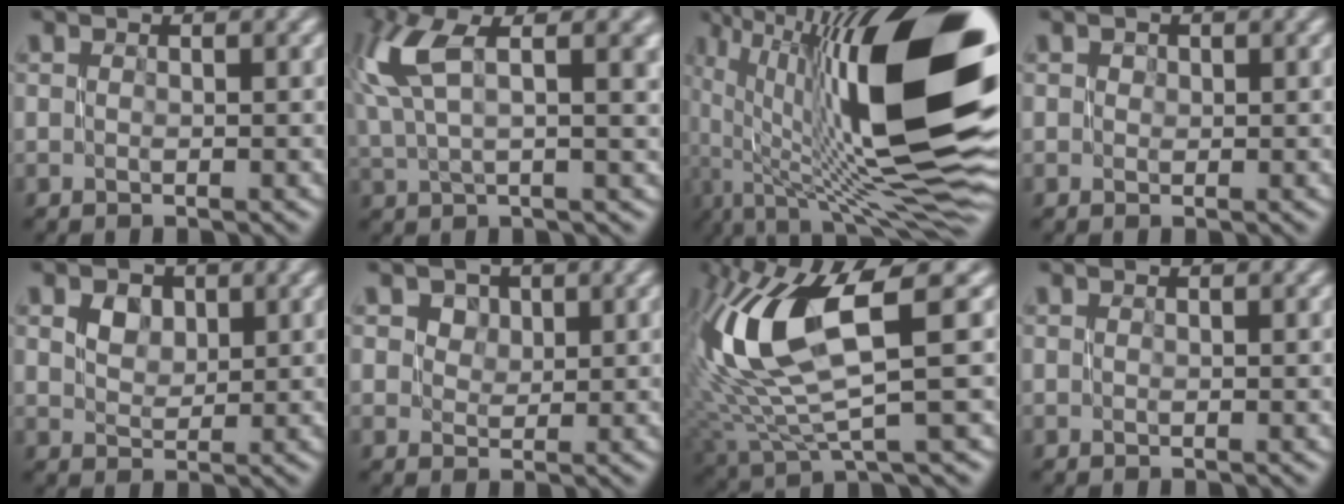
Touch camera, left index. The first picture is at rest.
{"total": 9.1, "force": [3.6, 3.0, 7.8], "torque": [-0.161, 0.020, 0.067]}
{"total": 18.2, "force": [3.1, 6.1, 16.8], "torque": [-0.266, 0.021, 0.049]}
{"total": 0.6, "force": [0.2, 0.6, 0.0], "torque": [0.003, 0.007, 0.002]}
{"total": 2.1, "force": [1.3, 1.5, 0.5], "torque": [-0.011, 0.005, 0.025]}
{"total": 2.2, "force": [1.4, 1.7, 0.4], "torque": [-0.002, 0.008, 0.015]}
{"total": 10.9, "force": [3.1, 3.2, 9.9], "torque": [-0.216, 0.003, 0.064]}
{"total": 0.0}